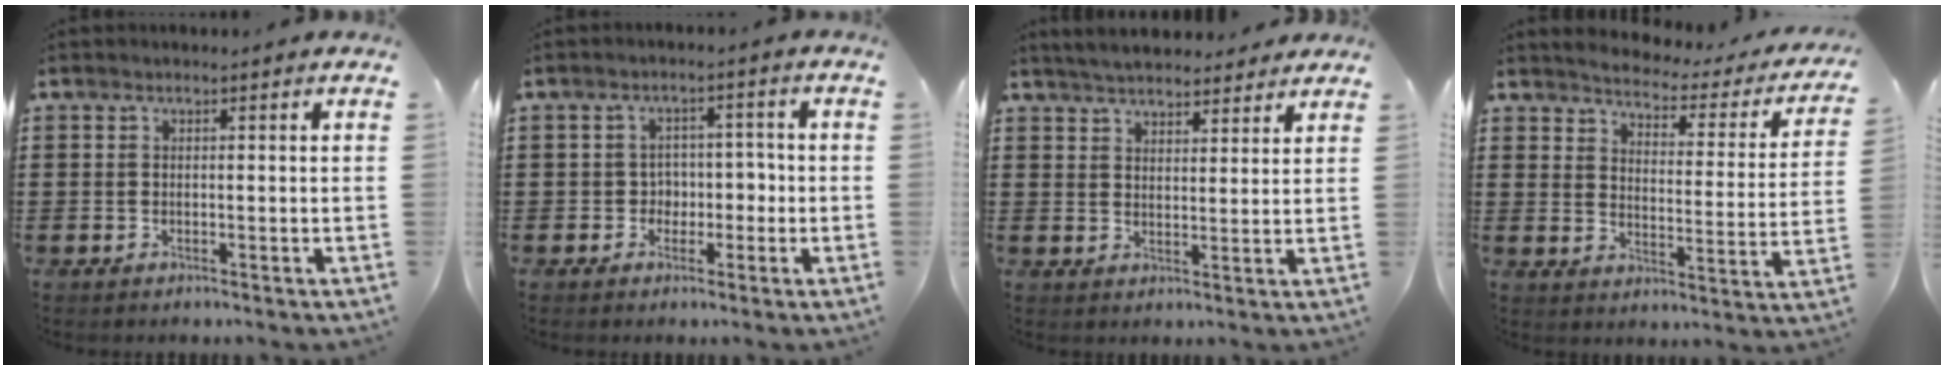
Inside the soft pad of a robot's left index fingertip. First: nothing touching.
{"total": 3.4, "force": [-0.8, 3.0, 1.4], "torque": [-0.032, 0.003, -0.024]}
{"total": 4.3, "force": [4.2, 0.8, 0.6], "torque": [-0.025, -0.009, 0.077]}
{"total": 2.3, "force": [2.3, 0.1, 0.4], "torque": [-0.028, -0.026, 0.029]}